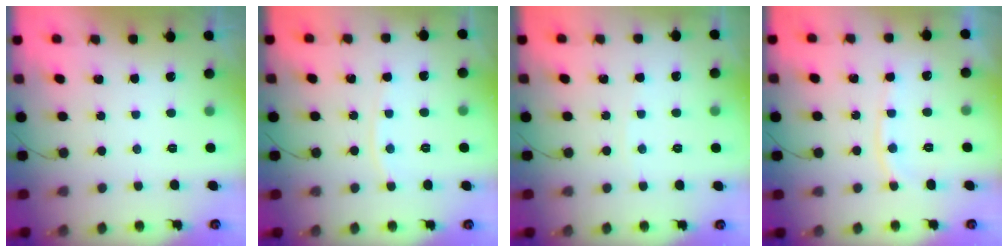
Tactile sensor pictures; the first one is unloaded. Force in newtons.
{"total": 3.7, "press": 3.6, "slide": 0.5}
{"total": 1.6, "press": 1.6, "slide": 0.2}
{"total": 9.0, "press": 8.9, "slide": 1.3}